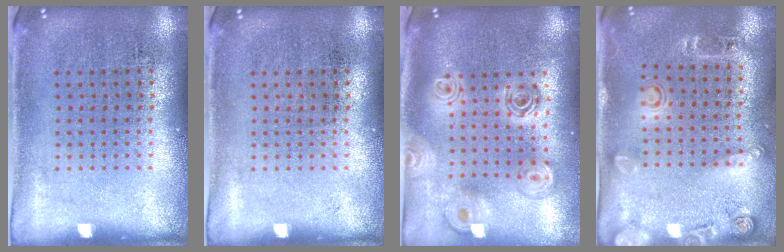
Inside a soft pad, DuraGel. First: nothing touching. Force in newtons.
{"total": 0.0}
{"total": 2.3, "press": 1.8, "slide": 1.4}
{"total": 1.7, "press": 1.2, "slide": 1.2}